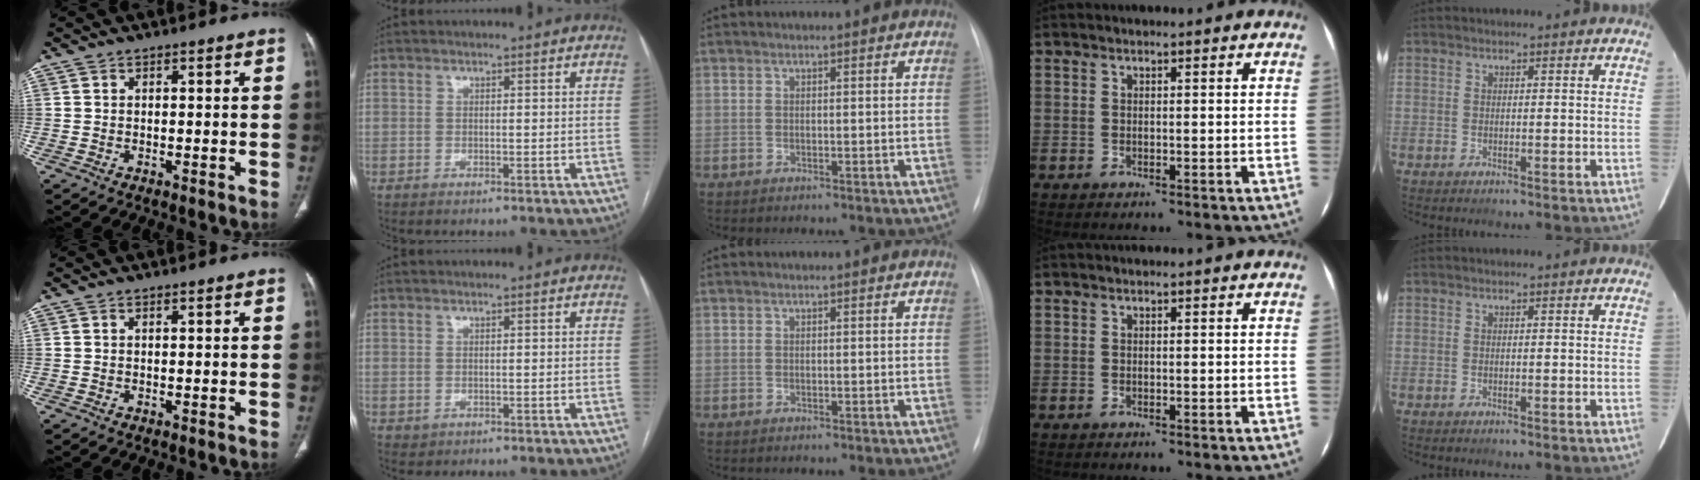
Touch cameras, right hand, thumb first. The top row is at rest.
{"index": {"total": 0.7, "force": [0.1, 0.6, 0.5], "torque": [-0.012, 0.000, 0.007]}}